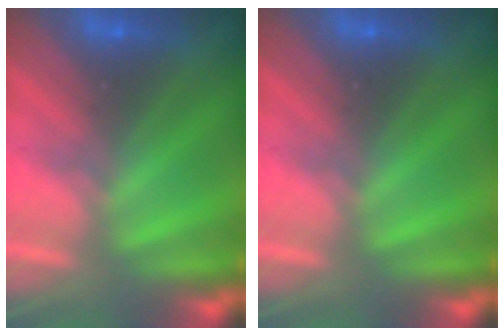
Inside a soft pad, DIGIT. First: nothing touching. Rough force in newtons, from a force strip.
{"total": 0.0}